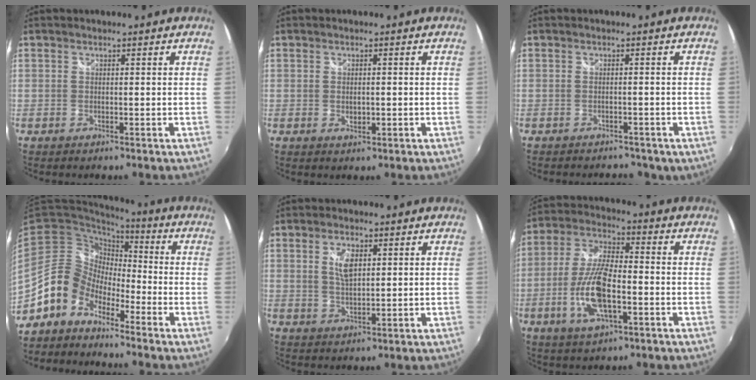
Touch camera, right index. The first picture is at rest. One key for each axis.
{"total": 1.8, "fx": -0.3, "fy": 1.2, "fz": 1.4, "tx": -0.023, "ty": -0.002, "tz": -0.003}
{"total": 5.9, "fx": -4.6, "fy": 2.9, "fz": 2.4, "tx": -0.048, "ty": -0.011, "tz": -0.055}
{"total": 10.3, "fx": -6.9, "fy": 6.9, "fz": 3.2, "tx": -0.058, "ty": 0.028, "tz": -0.142}
{"total": 4.7, "fx": 1.5, "fy": 2.3, "fz": 3.8, "tx": -0.068, "ty": 0.001, "tz": 0.028}
{"total": 12.8, "fx": -3.9, "fy": 4.4, "fz": 11.3, "tx": -0.238, "ty": -0.003, "tz": -0.074}